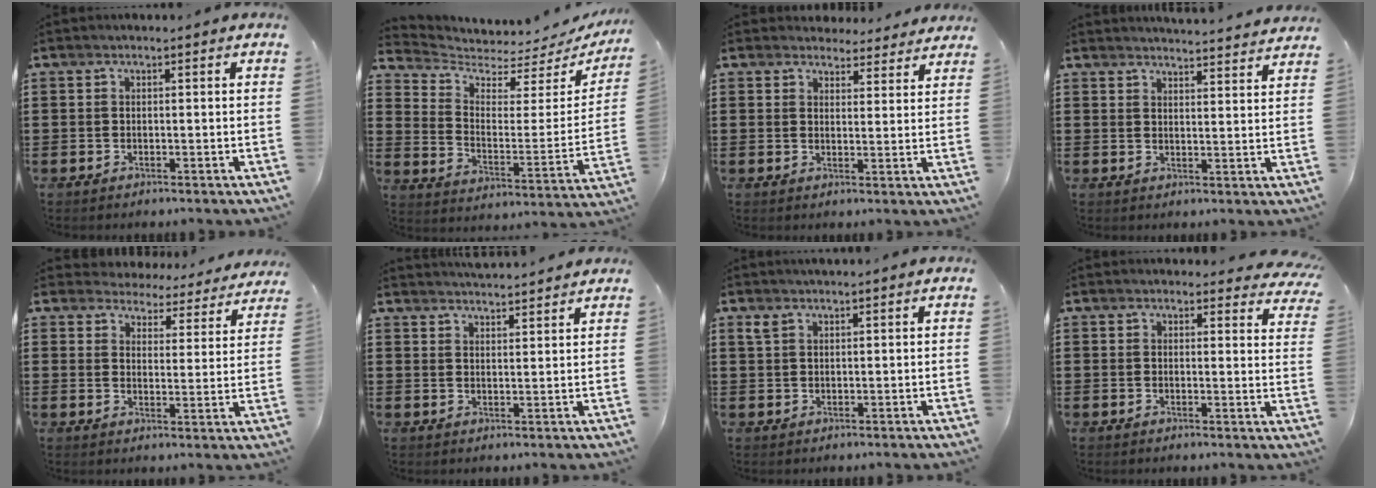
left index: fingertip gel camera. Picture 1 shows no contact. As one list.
[{"total": 3.8, "force": [3.5, 1.3, 0.9], "torque": [-0.044, -0.033, 0.056]}, {"total": 3.8, "force": [3.7, 0.9, 0.3], "torque": [-0.009, -0.014, 0.068]}, {"total": 3.5, "force": [3.5, -0.5, 0.1], "torque": [-0.005, -0.024, 0.061]}, {"total": 4.3, "force": [4.2, 0.7, -0.2], "torque": [-0.014, -0.037, 0.069]}, {"total": 3.1, "force": [3.1, -0.3, 0.0], "torque": [-0.009, -0.012, 0.058]}, {"total": 1.4, "force": [1.1, 0.5, 0.8], "torque": [-0.018, 0.003, 0.021]}, {"total": 2.6, "force": [2.5, 0.4, 0.5], "torque": [-0.003, -0.013, 0.045]}]